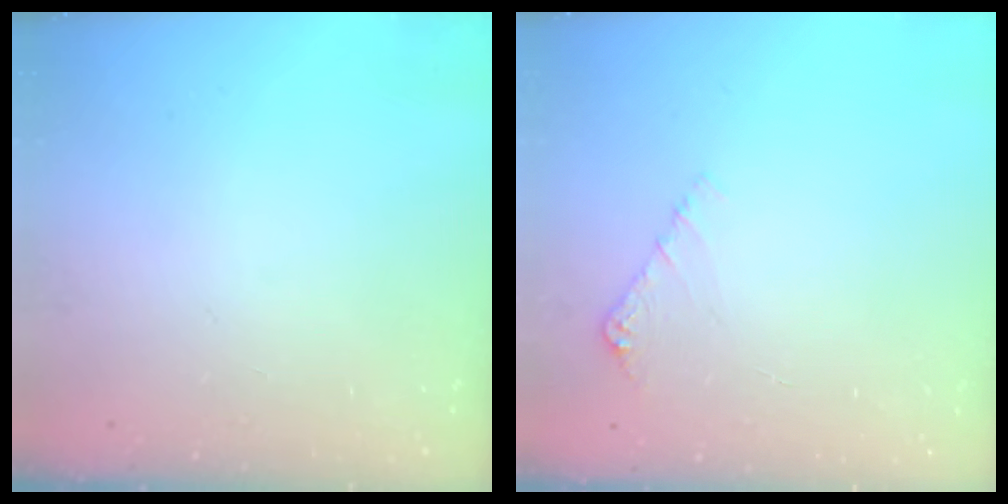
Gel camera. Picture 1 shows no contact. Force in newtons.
{"total": 4.3, "press": 4.3, "slide": 0.5}